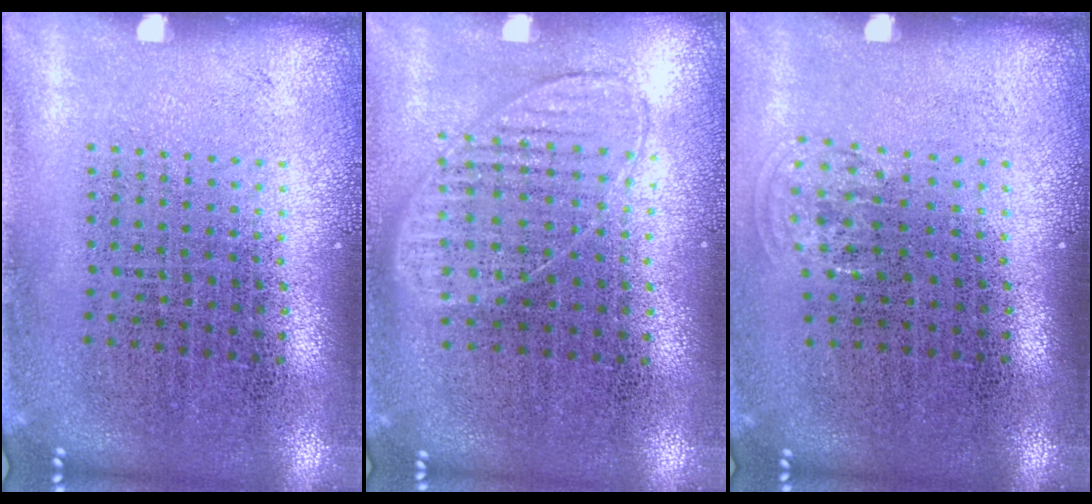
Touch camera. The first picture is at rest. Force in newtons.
{"total": 0.9, "press": 0.9, "slide": 0.4}
{"total": 0.8, "press": 0.6, "slide": 0.5}